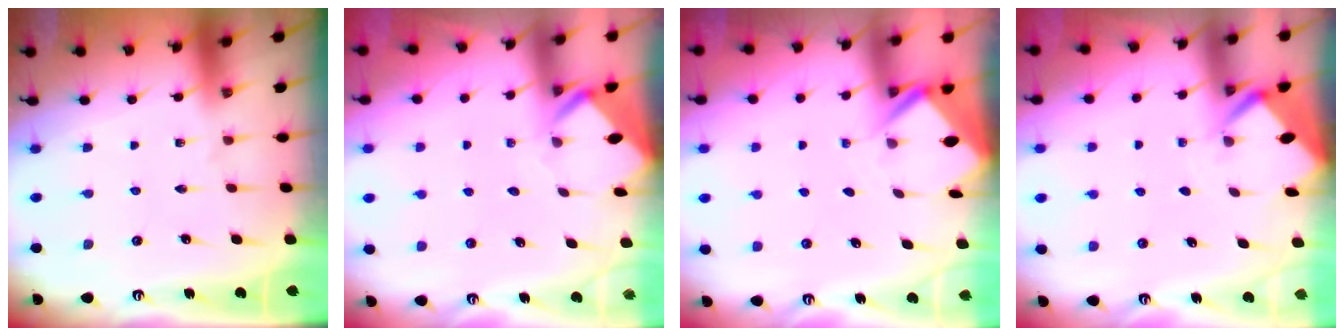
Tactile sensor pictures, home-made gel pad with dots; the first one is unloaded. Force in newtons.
{"total": 3.9, "press": 3.9, "slide": 0.3}
{"total": 2.6, "press": 2.6, "slide": 0.1}
{"total": 2.9, "press": 2.9, "slide": 0.4}